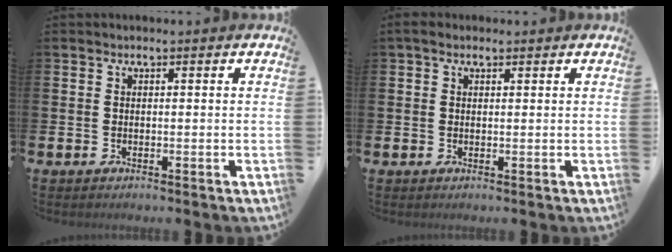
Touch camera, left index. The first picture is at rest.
{"total": 1.6, "force": [1.1, 0.9, 0.8], "torque": [-0.010, 0.006, 0.018]}